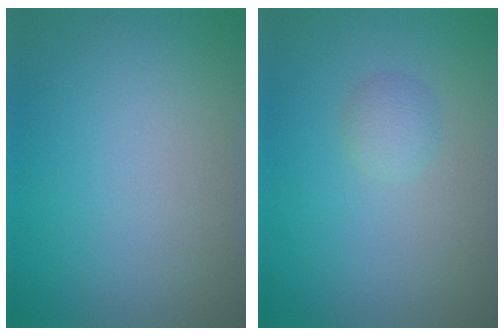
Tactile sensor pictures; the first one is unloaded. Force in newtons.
{"total": 1.4, "press": 1.4, "slide": 0.1}